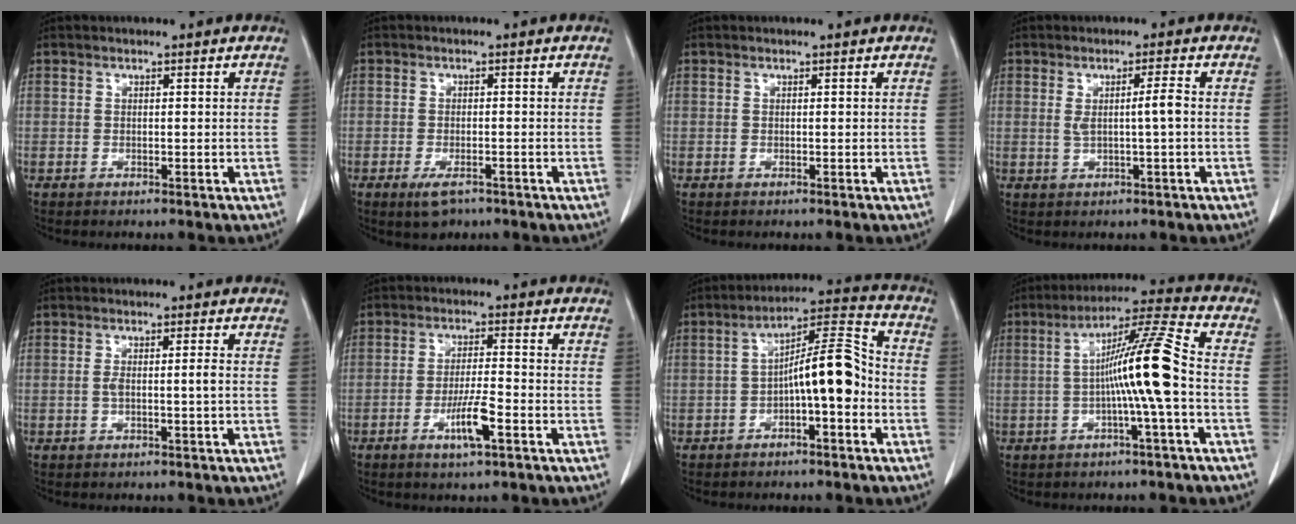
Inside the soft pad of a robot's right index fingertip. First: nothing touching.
{"total": 3.3, "force": [-2.0, 1.4, 2.2], "torque": [-0.041, -0.004, -0.025]}
{"total": 0.0}
{"total": 3.2, "force": [0.2, -0.2, 3.2], "torque": [-0.057, -0.001, 0.006]}
{"total": 2.2, "force": [-0.3, -0.1, 2.2], "torque": [-0.042, 0.000, -0.004]}
{"total": 6.0, "force": [-2.7, 0.5, 5.3], "torque": [-0.100, -0.006, -0.049]}
{"total": 9.9, "force": [-2.1, 2.0, 9.5], "torque": [-0.155, 0.035, -0.034]}
{"total": 11.1, "force": [-1.2, -1.2, 11.0], "torque": [-0.188, 0.016, -0.026]}